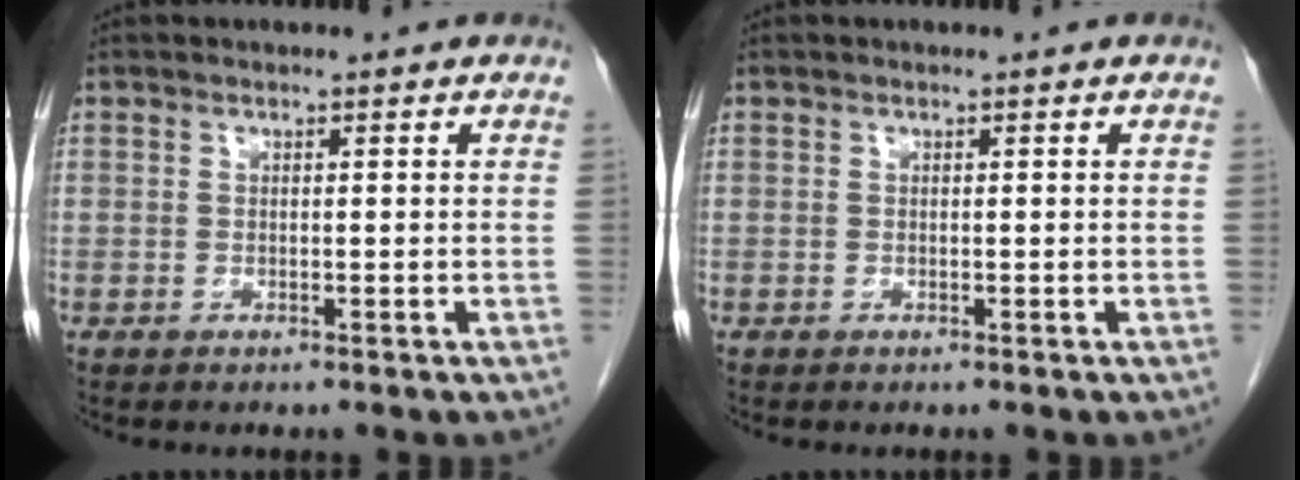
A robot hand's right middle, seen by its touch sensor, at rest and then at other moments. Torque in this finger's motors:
{"motor_torque": [0.00, 0.00, 0.00, 0.00]}